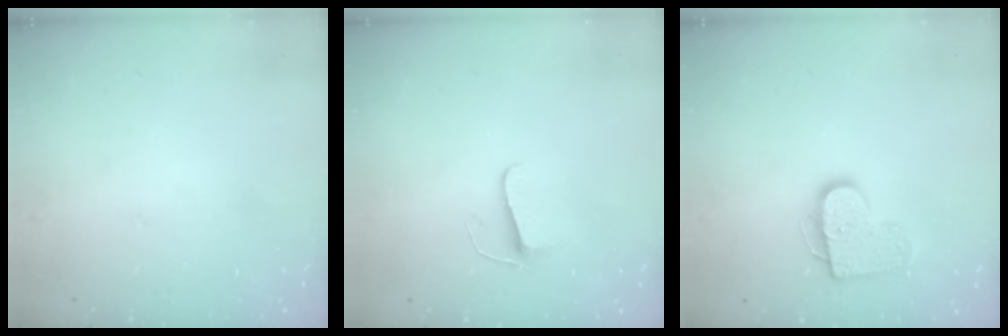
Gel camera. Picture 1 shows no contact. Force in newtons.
{"total": 5.5, "press": 5.5, "slide": 0.5}
{"total": 11.8, "press": 11.8, "slide": 0.6}